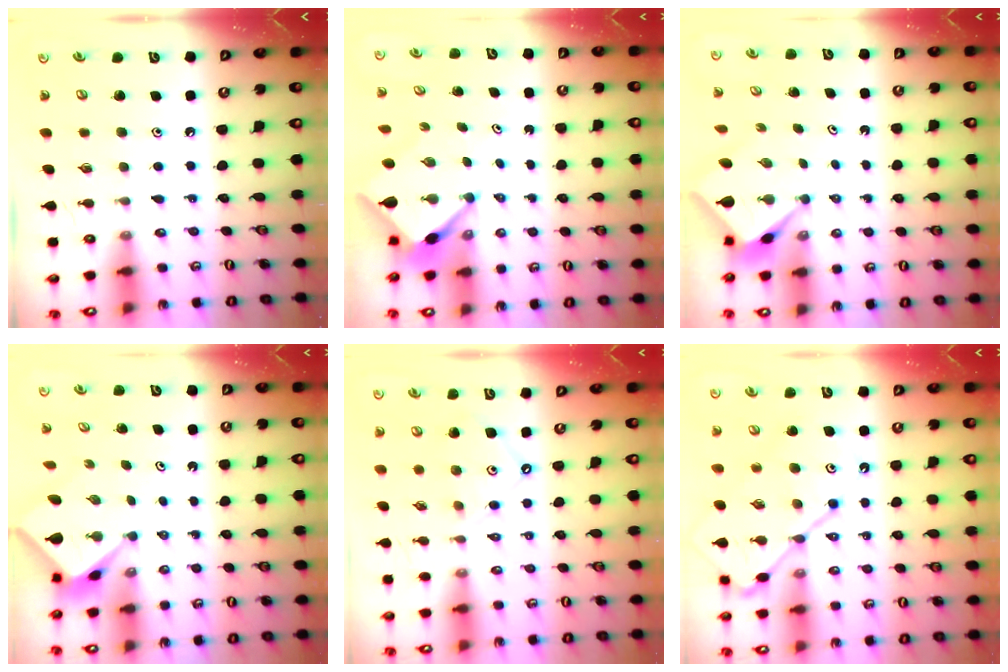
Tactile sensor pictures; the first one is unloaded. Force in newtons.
{"total": 5.0, "press": 5.0, "slide": 0.6}
{"total": 2.7, "press": 2.7, "slide": 0.1}
{"total": 2.0, "press": 2.0, "slide": 0.2}
{"total": 5.8, "press": 5.7, "slide": 0.6}
{"total": 12.0, "press": 11.9, "slide": 1.2}